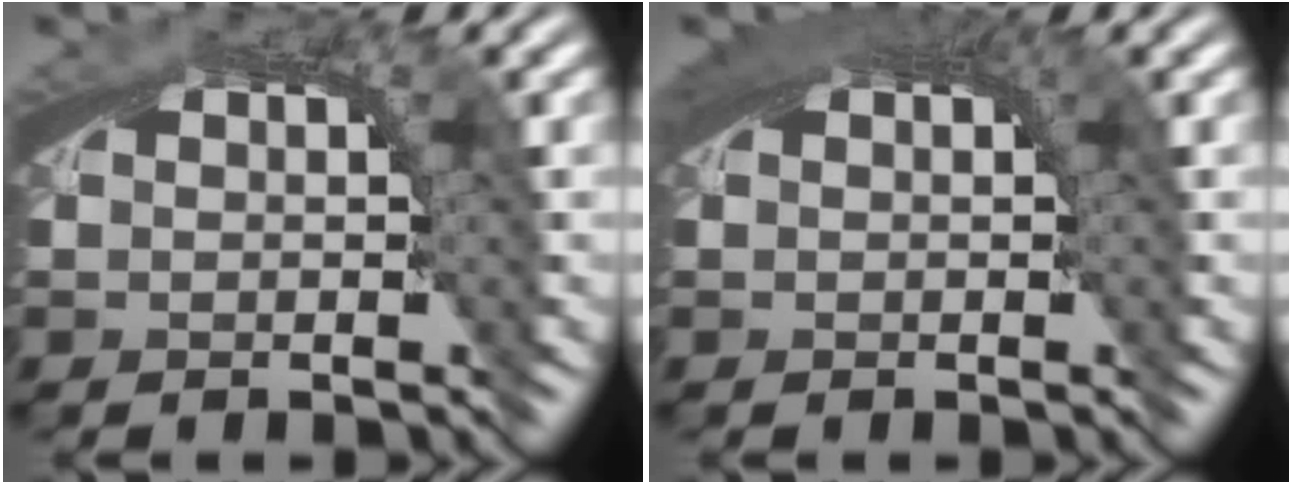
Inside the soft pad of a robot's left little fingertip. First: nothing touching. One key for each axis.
{"total": 2.1, "fx": 0.9, "fy": 0.4, "fz": 1.9, "tx": -0.021, "ty": 0.008, "tz": 0.014}